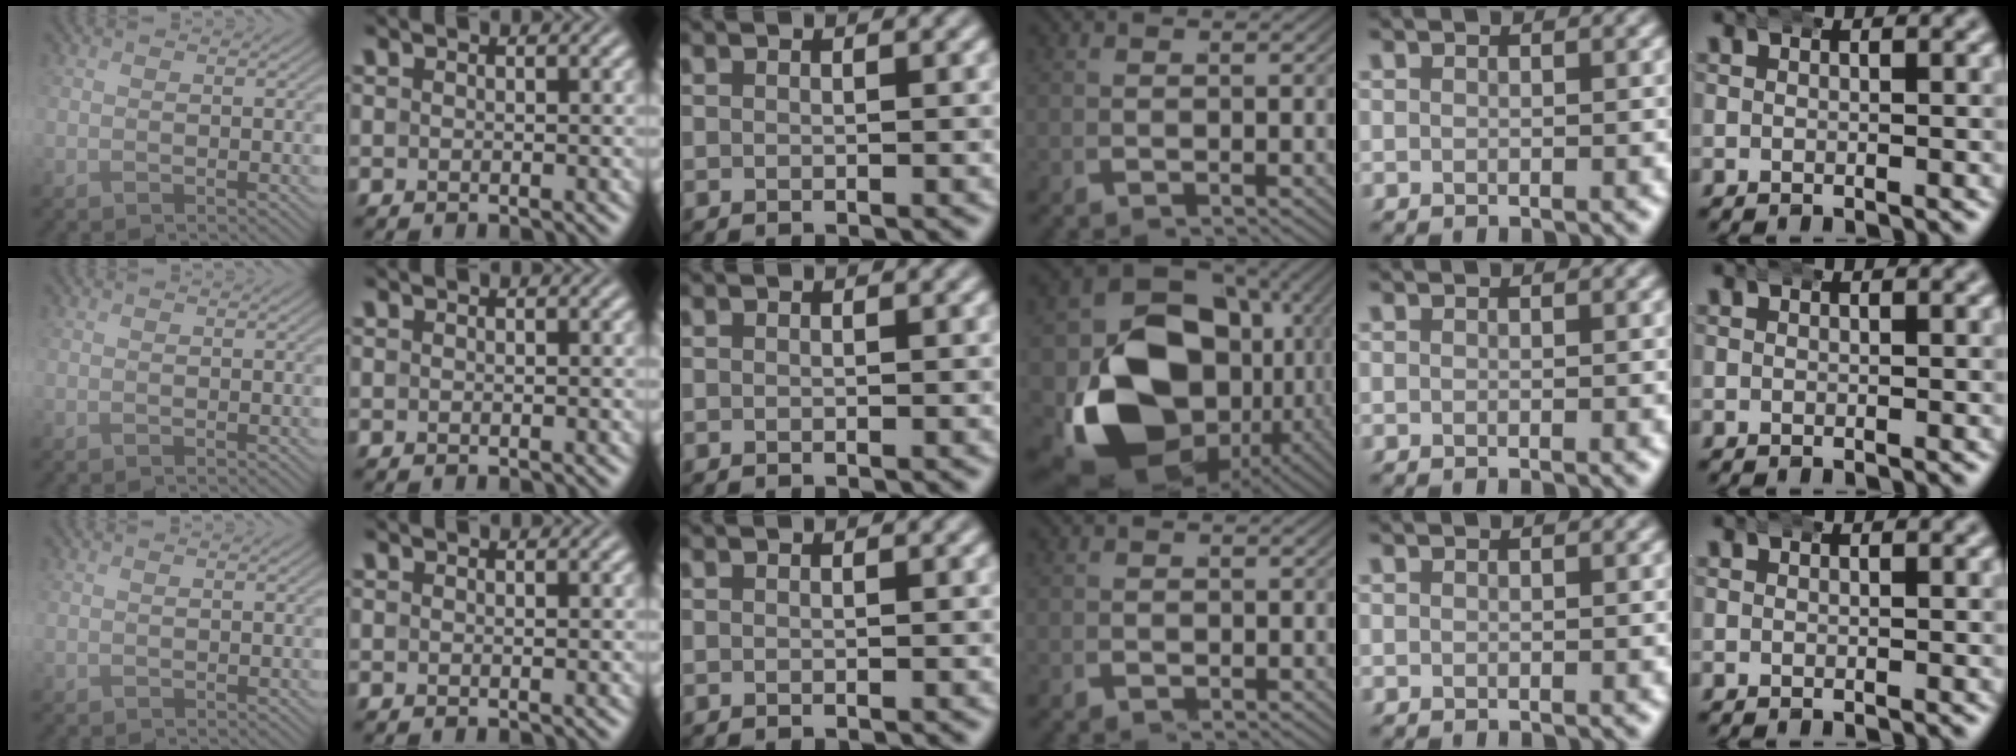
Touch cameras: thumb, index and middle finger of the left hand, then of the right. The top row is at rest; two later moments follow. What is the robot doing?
{"motion": "wrap", "object": "bandana"}